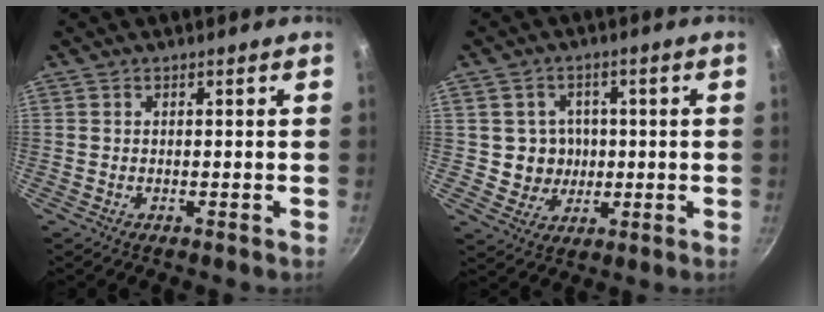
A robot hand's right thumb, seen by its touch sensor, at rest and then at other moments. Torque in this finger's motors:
{"motor_torque": [-0.63, 0.36, -0.44, 0.24, -0.01]}